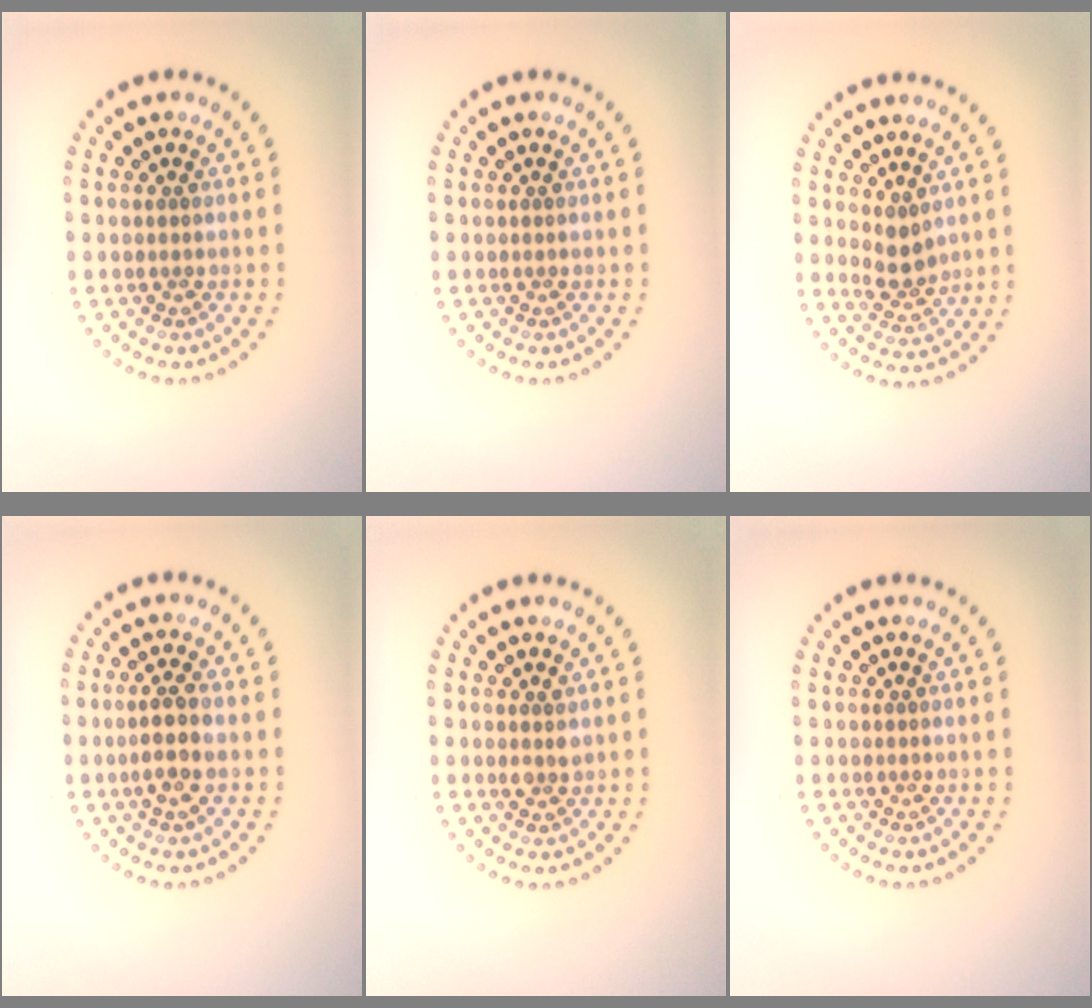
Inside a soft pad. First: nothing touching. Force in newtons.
{"total": 0.0}
{"total": 2.2, "press": 2.0, "slide": 1.0}
{"total": 2.4, "press": 2.2, "slide": 1.0}
{"total": 1.4, "press": 1.2, "slide": 0.7}
{"total": 0.0}